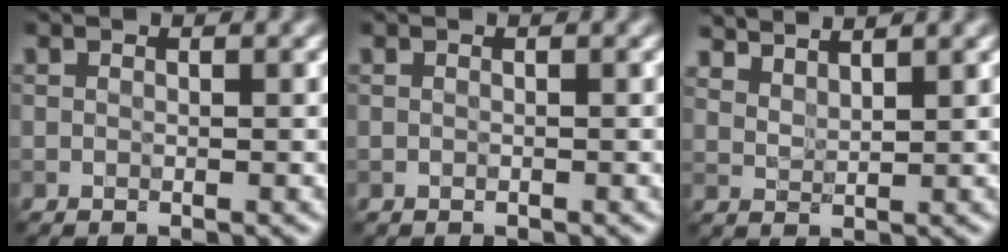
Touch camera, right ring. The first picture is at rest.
{"total": 0.0}
{"total": 3.3, "force": [3.2, 0.4, 0.8], "torque": [-0.011, -0.003, 0.057]}